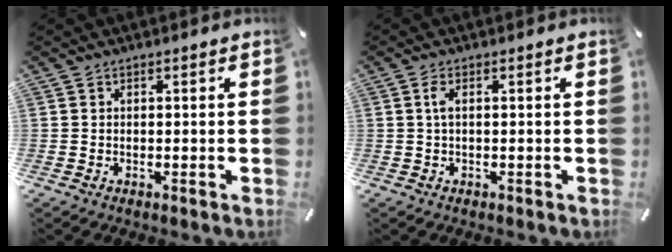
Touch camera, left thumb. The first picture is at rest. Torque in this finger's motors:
{"motor_torque": [0.28, 0.71, 0.19, -0.26, 0.00]}